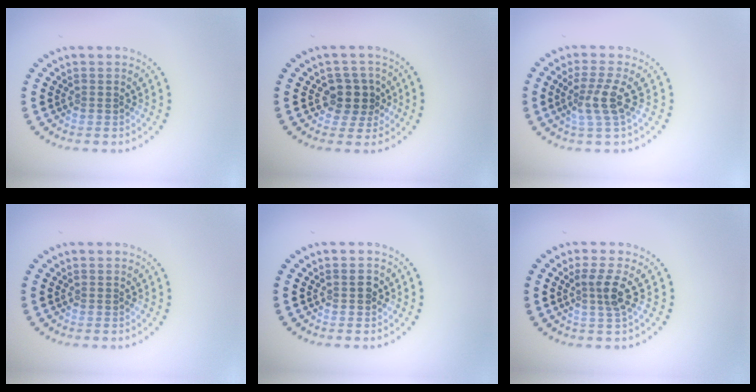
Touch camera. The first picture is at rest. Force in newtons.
{"total": 2.7, "press": 2.3, "slide": 1.4}
{"total": 2.7, "press": 2.1, "slide": 1.7}
{"total": 0.0}
{"total": 1.3, "press": 1.2, "slide": 0.4}
{"total": 2.4, "press": 1.8, "slide": 1.5}